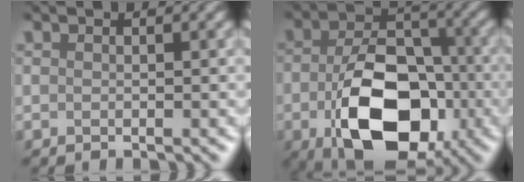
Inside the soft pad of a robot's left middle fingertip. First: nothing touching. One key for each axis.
{"total": 11.1, "fx": -4.1, "fy": 6.8, "fz": 7.8, "tx": -0.158, "ty": -0.016, "tz": -0.059}